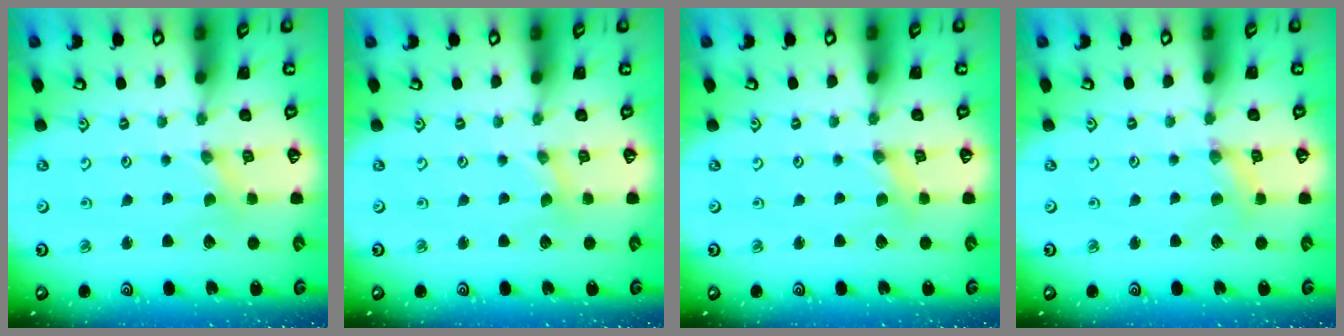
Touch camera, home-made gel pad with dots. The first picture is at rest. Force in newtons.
{"total": 0.0}
{"total": 0.0}
{"total": 2.5, "press": 2.5, "slide": 0.3}